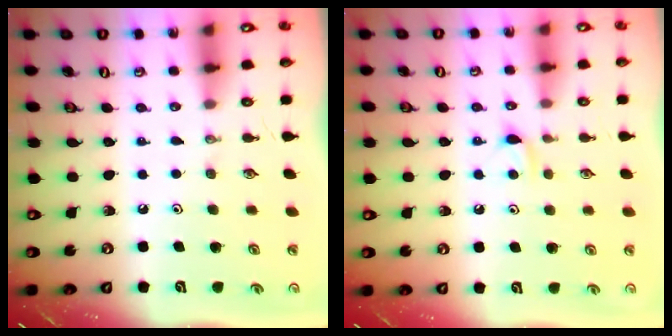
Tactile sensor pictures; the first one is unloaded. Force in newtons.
{"total": 4.5, "press": 4.4, "slide": 0.6}